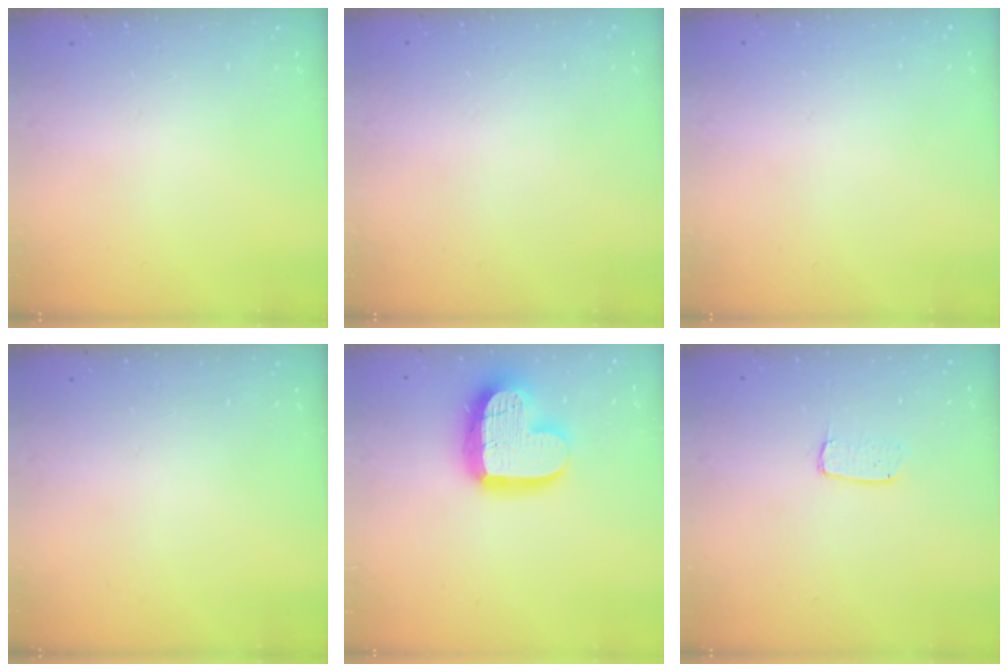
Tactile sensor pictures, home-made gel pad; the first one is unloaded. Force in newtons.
{"total": 0.5, "press": 0.5, "slide": 0.1}
{"total": 0.0}
{"total": 0.0}
{"total": 17.1, "press": 17.0, "slide": 1.6}
{"total": 3.7, "press": 3.7, "slide": 0.3}